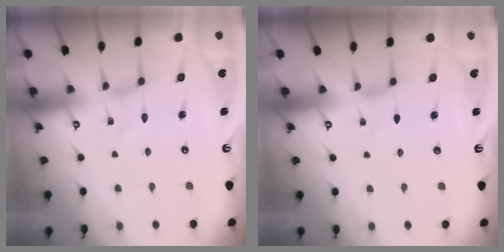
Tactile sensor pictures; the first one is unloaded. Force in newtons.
{"total": 0.0}